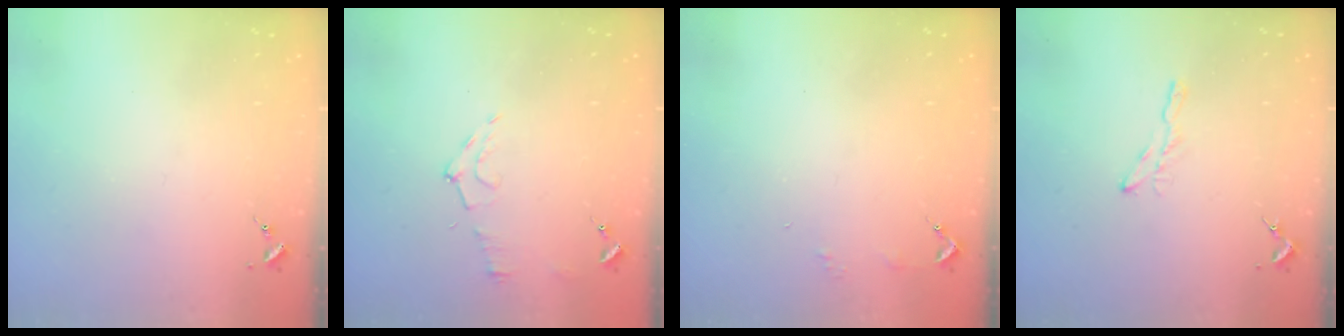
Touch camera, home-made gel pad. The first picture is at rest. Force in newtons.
{"total": 7.4, "press": 7.4, "slide": 0.7}
{"total": 2.9, "press": 2.8, "slide": 0.3}
{"total": 4.2, "press": 4.2, "slide": 0.5}